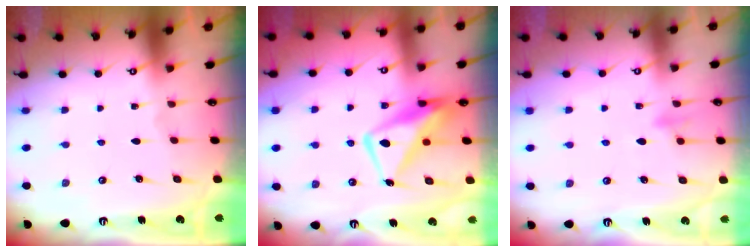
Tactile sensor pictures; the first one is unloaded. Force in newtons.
{"total": 10.7, "press": 10.6, "slide": 1.2}
{"total": 7.3, "press": 7.1, "slide": 1.5}